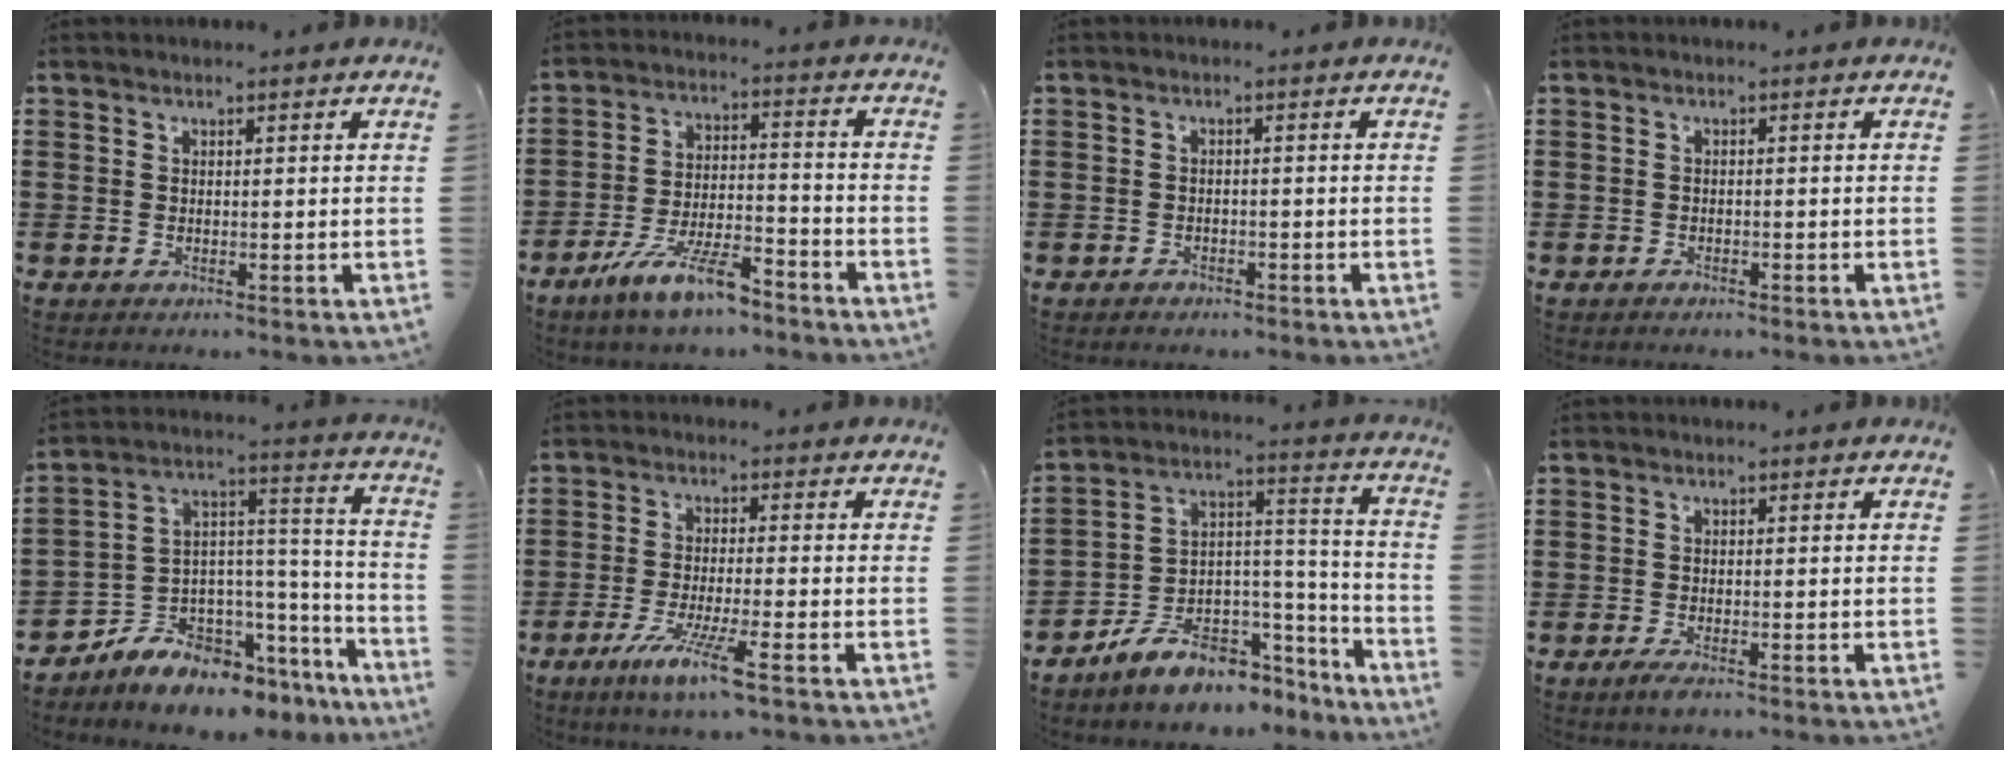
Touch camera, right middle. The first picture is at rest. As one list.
[{"total": 9.2, "force": [-7.0, 1.6, 5.8], "torque": [-0.120, 0.002, -0.136]}, {"total": 1.1, "force": [-1.0, 0.5, 0.0], "torque": [-0.003, 0.003, -0.023]}, {"total": 0.8, "force": [-0.7, 0.4, 0.1], "torque": [-0.002, 0.002, -0.017]}, {"total": 6.8, "force": [-6.3, 2.5, 0.0], "torque": [-0.026, -0.011, -0.128]}, {"total": 7.2, "force": [-4.9, 0.2, 5.2], "torque": [-0.108, -0.016, -0.090]}, {"total": 7.9, "force": [-6.5, 3.7, 2.7], "torque": [-0.051, 0.017, -0.121]}, {"total": 1.6, "force": [-0.9, 0.3, 1.3], "torque": [-0.032, -0.007, -0.019]}]